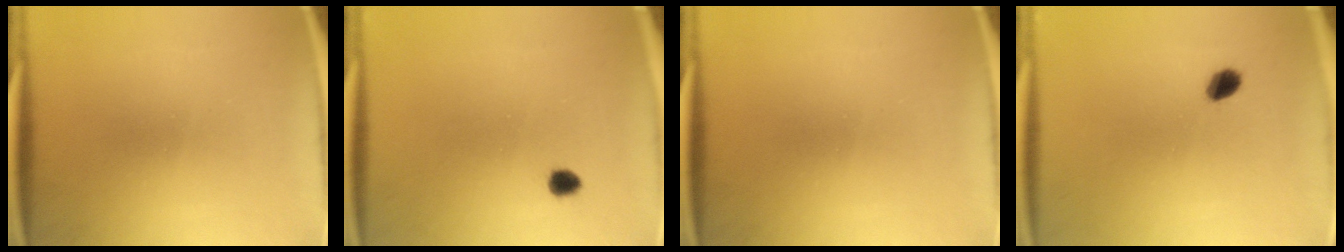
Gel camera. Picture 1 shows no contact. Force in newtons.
{"total": 1.6}
{"total": 0.0}
{"total": 2.9}